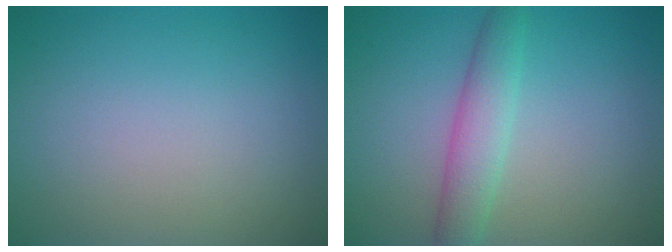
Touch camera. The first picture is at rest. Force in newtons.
{"total": 3.4, "press": 3.4, "slide": 0.0}